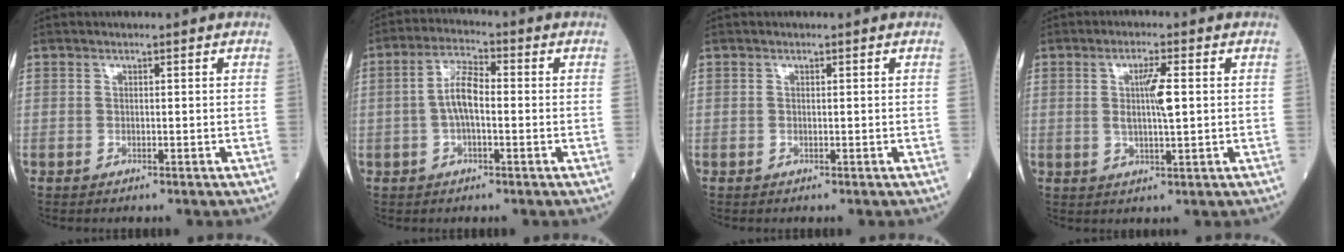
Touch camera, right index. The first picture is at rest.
{"total": 5.8, "force": [-0.4, 2.0, 5.4], "torque": [-0.112, 0.016, -0.012]}
{"total": 0.0}
{"total": 4.8, "force": [0.7, 0.4, 4.8], "torque": [-0.086, -0.001, 0.012]}